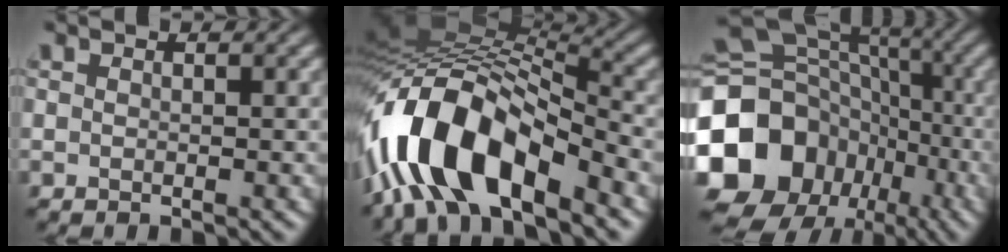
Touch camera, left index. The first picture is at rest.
{"total": 12.9, "force": [-6.1, 5.7, 9.8], "torque": [-0.187, 0.012, -0.103]}
{"total": 19.9, "force": [-7.0, 17.1, 7.4], "torque": [-0.175, -0.015, -0.143]}